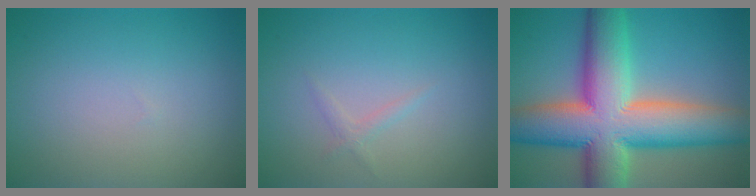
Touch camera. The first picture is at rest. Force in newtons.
{"total": 0.8, "press": 0.8, "slide": 0.0}
{"total": 15.0, "press": 15.0, "slide": 0.8}